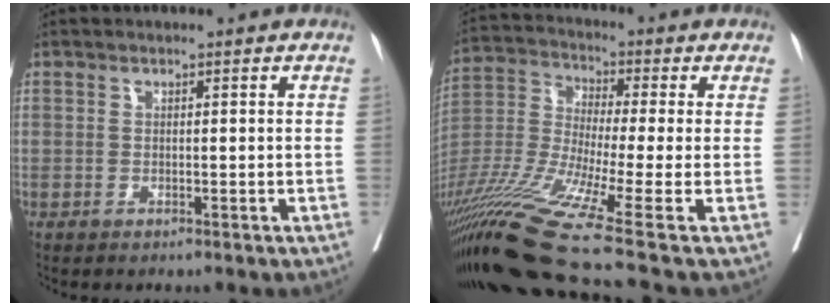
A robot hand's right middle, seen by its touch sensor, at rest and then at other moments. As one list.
[{"total": 17.4, "force": [-9.4, -2.3, 14.4], "torque": [-0.310, -0.048, -0.188]}]